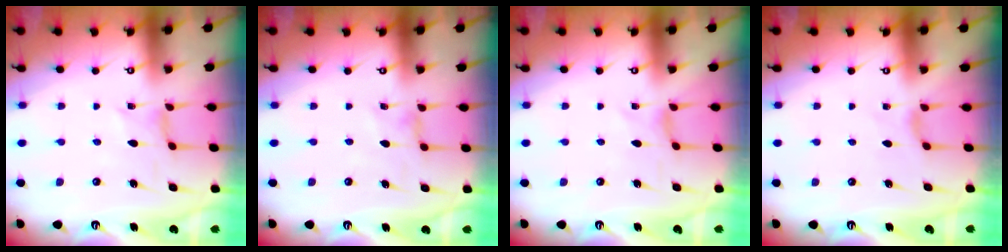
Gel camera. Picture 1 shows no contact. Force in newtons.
{"total": 0.5, "press": 0.5, "slide": 0.2}
{"total": 0.0}
{"total": 2.0, "press": 1.9, "slide": 0.6}